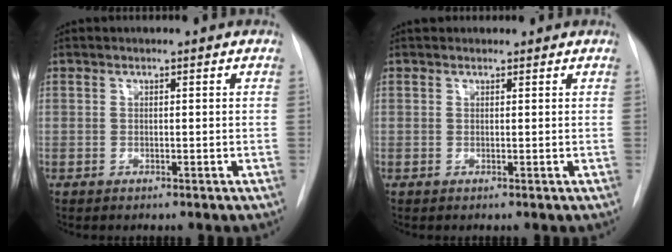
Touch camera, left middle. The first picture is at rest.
{"total": 2.0, "force": [1.8, 0.7, 0.3], "torque": [0.000, 0.025, 0.027]}